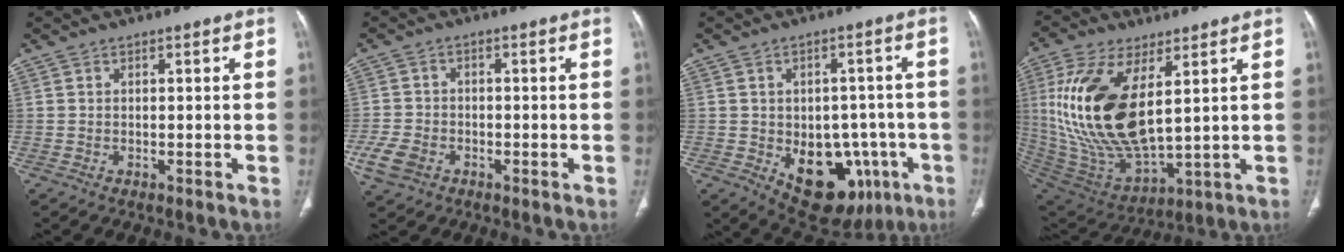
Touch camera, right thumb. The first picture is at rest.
{"total": 5.8, "force": [-2.5, 4.2, 3.1], "torque": [-0.066, 0.010, -0.044]}
{"total": 16.3, "force": [-5.3, 10.7, 11.0], "torque": [-0.110, 0.018, -0.053]}
{"total": 22.2, "force": [5.3, 10.3, 19.0], "torque": [-0.391, -0.030, 0.114]}